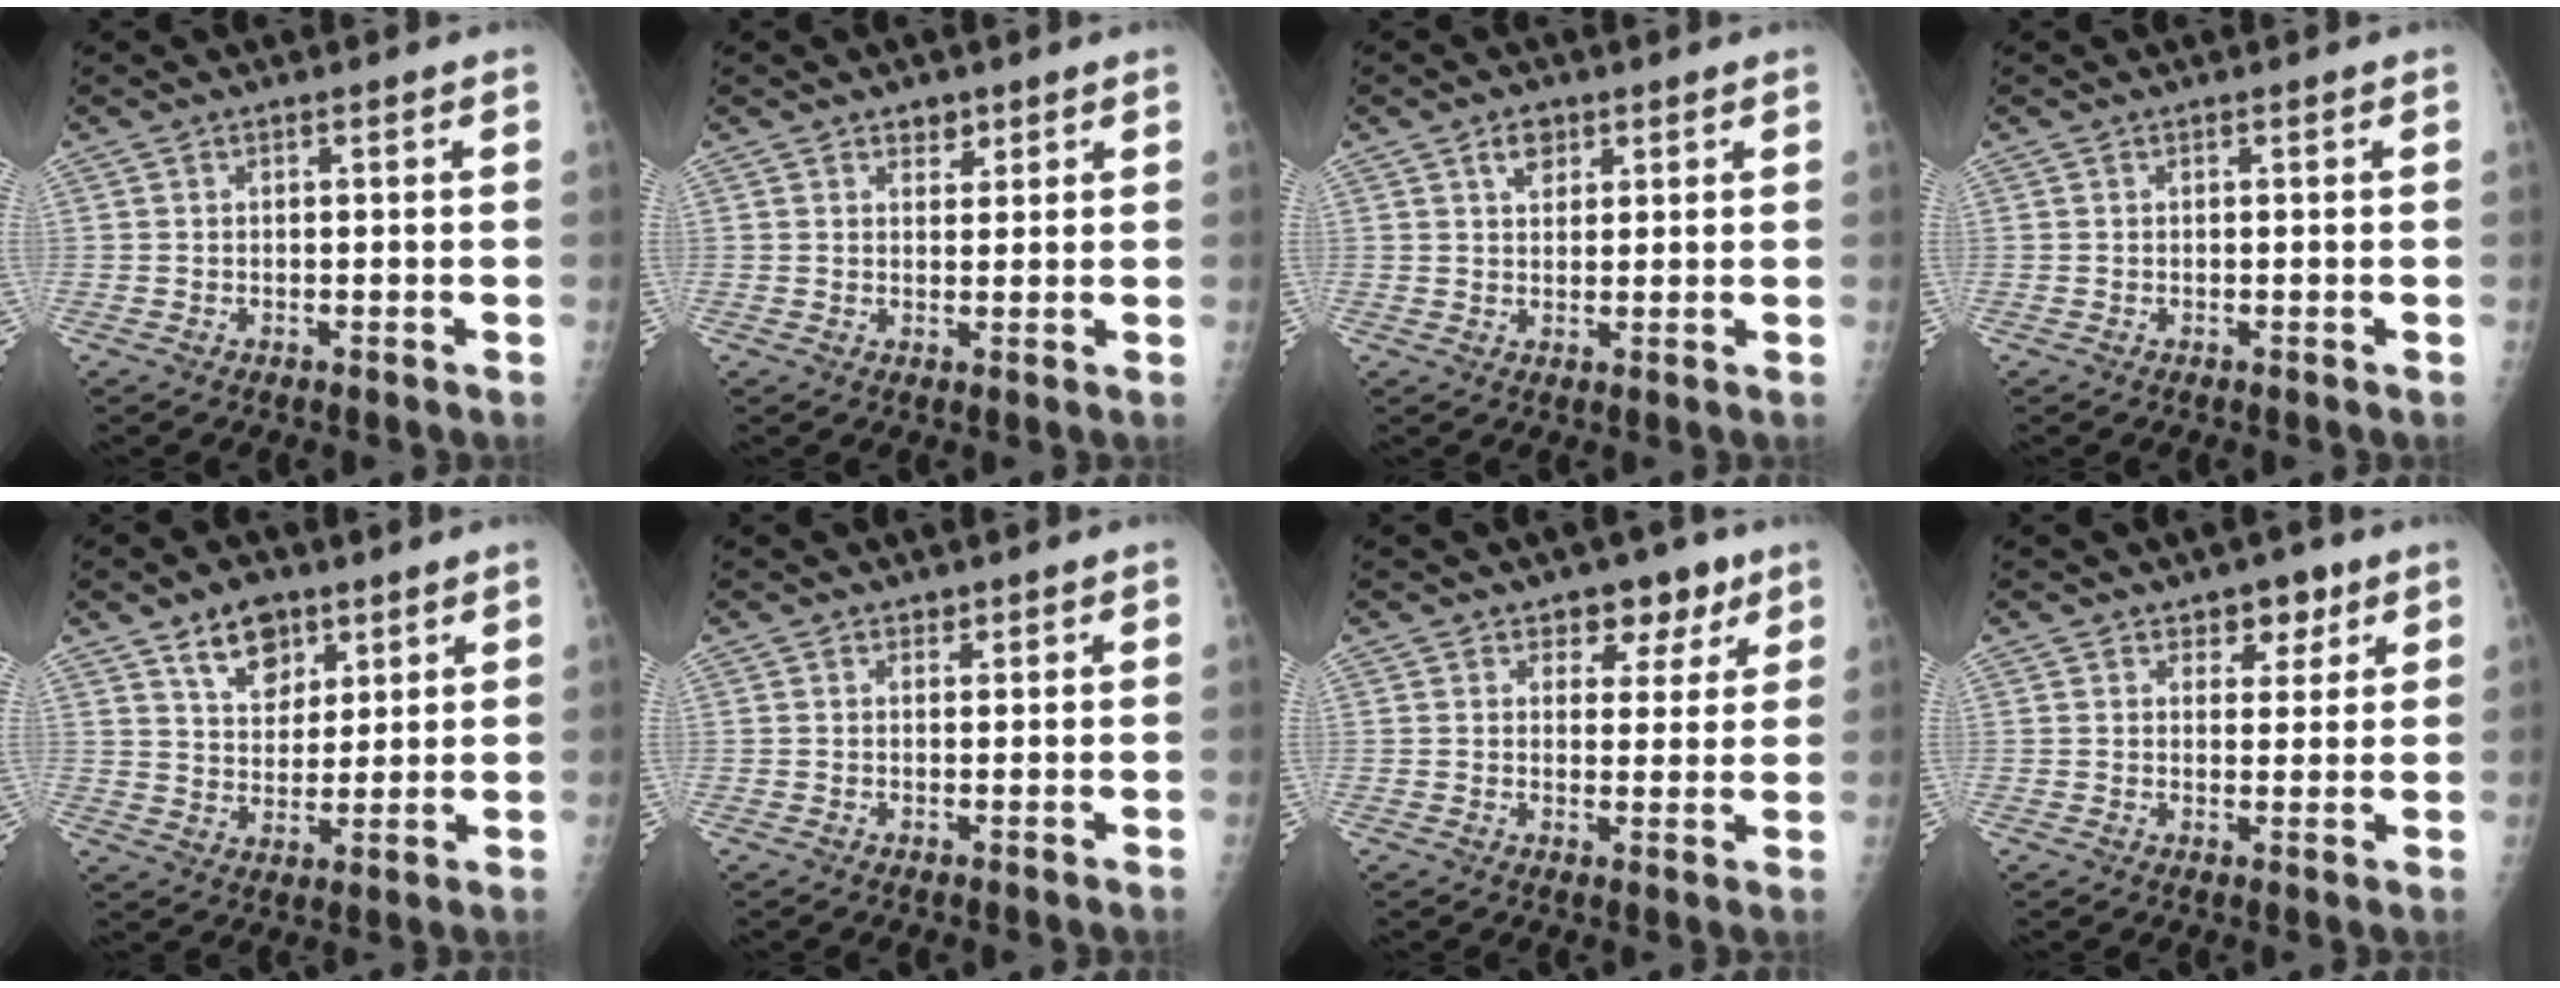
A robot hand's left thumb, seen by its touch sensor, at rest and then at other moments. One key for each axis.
{"total": 2.5, "fx": 1.7, "fy": 1.6, "fz": 0.9, "tx": 0.006, "ty": -0.009, "tz": 0.025}
{"total": 3.6, "fx": 1.9, "fy": 2.4, "fz": 1.8, "tx": -0.014, "ty": -0.010, "tz": 0.032}
{"total": 0.0}
{"total": 8.9, "fx": 5.4, "fy": 5.5, "fz": 4.4, "tx": -0.043, "ty": -0.033, "tz": 0.095}
{"total": 0.9, "fx": 0.7, "fy": 0.6, "fz": 0.2, "tx": 0.010, "ty": -0.005, "tz": 0.008}
{"total": 6.6, "fx": 4.1, "fy": 4.3, "fz": 2.9, "tx": 0.001, "ty": -0.016, "tz": 0.055}
{"total": 5.0, "fx": 3.0, "fy": 3.2, "fz": 2.3, "tx": 0.002, "ty": -0.013, "tz": 0.041}